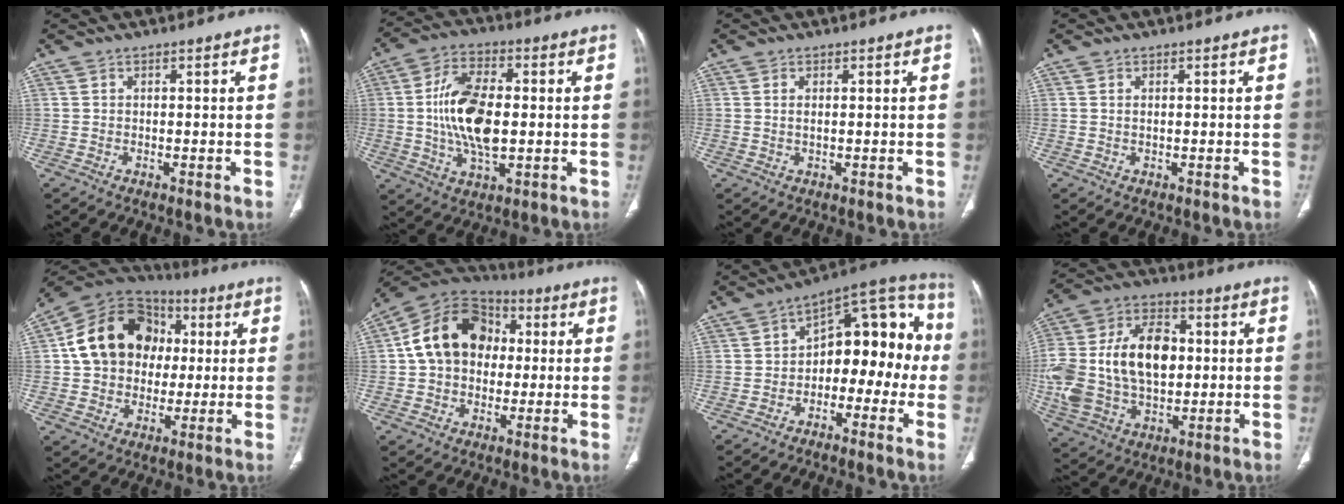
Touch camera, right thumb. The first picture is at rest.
{"total": 14.4, "force": [0.0, 7.3, 12.5], "torque": [-0.234, 0.005, 0.000]}
{"total": 1.0, "force": [0.2, 0.4, 0.9], "torque": [-0.023, 0.000, 0.007]}
{"total": 0.5, "force": [0.2, 0.2, 0.5], "torque": [-0.015, 0.000, 0.004]}
{"total": 18.4, "force": [2.3, 15.1, 10.3], "torque": [-0.147, 0.025, 0.036]}
{"total": 16.4, "force": [1.7, 12.8, 10.0], "torque": [-0.142, 0.032, 0.021]}
{"total": 16.2, "force": [-1.6, 9.8, 12.8], "torque": [-0.115, 0.060, -0.038]}
{"total": 24.6, "force": [1.1, 16.2, 18.5], "torque": [-0.390, 0.015, 0.031]}